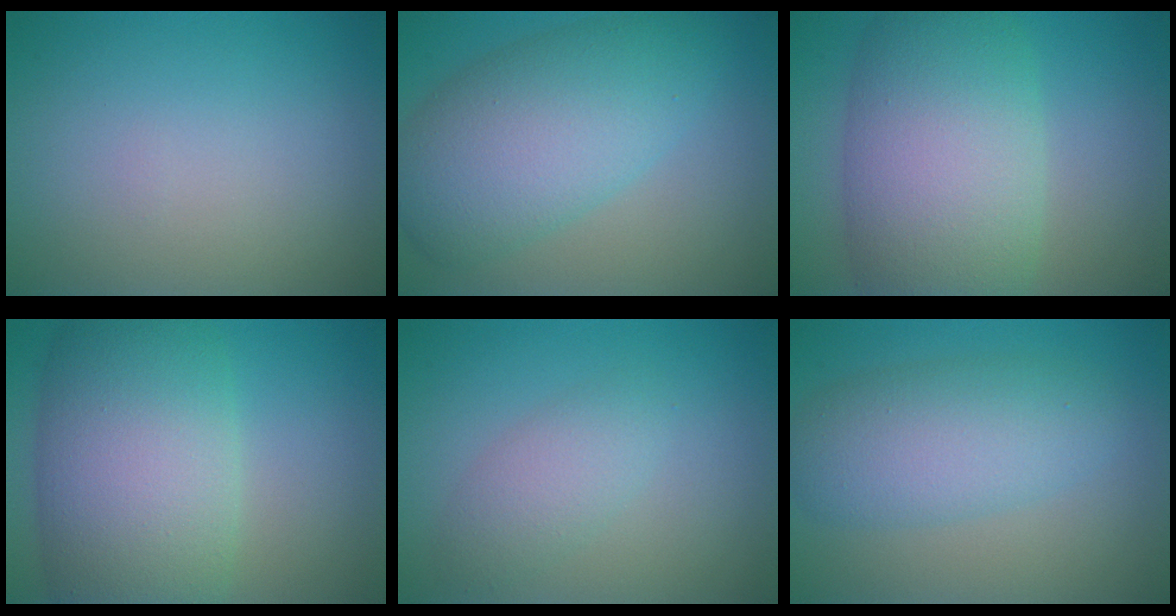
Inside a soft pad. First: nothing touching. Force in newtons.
{"total": 8.5, "press": 8.5, "slide": 0.1}
{"total": 10.6, "press": 10.6, "slide": 0.5}
{"total": 11.5, "press": 11.5, "slide": 0.6}
{"total": 2.5, "press": 2.5, "slide": 0.0}
{"total": 5.4, "press": 5.4, "slide": 0.1}